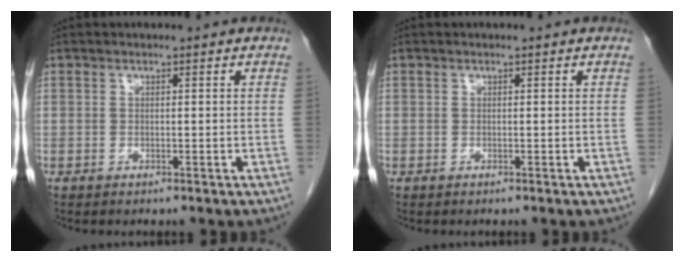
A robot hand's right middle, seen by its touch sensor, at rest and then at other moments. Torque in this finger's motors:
{"motor_torque": [-0.24, 0.25, -0.03, 0.00]}